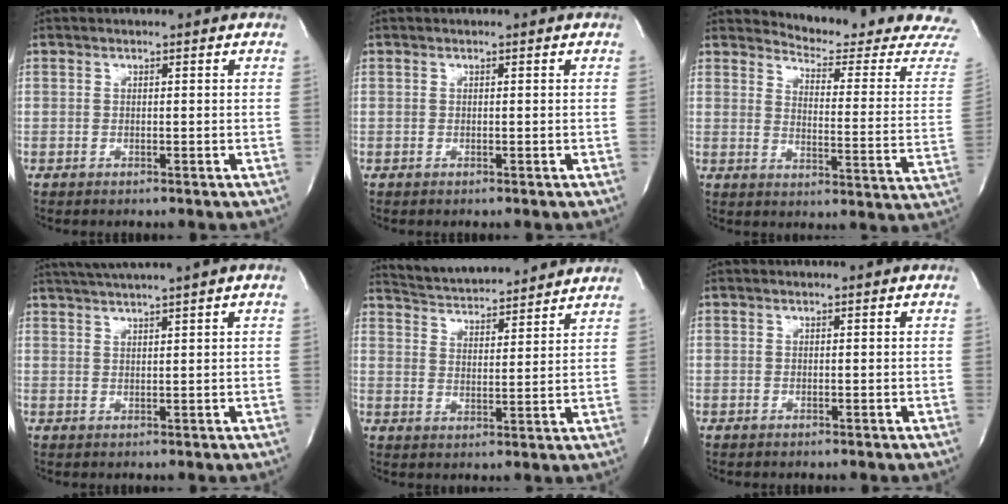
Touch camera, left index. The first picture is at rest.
{"total": 0.0}
{"total": 15.8, "force": [15.7, -0.3, 1.9], "torque": [-0.023, -0.138, 0.166]}
{"total": 5.8, "force": [4.5, -1.5, 3.4], "torque": [-0.054, 0.015, 0.071]}
{"total": 13.4, "force": [12.7, 1.6, 3.9], "torque": [-0.070, 0.013, 0.190]}
{"total": 0.0}